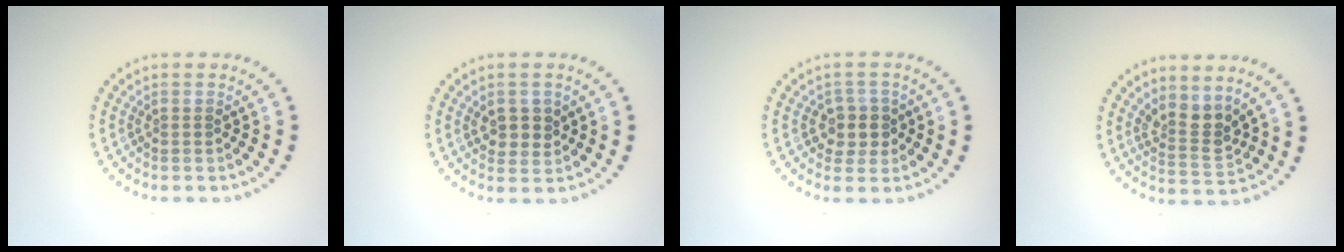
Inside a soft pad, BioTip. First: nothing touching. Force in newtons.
{"total": 2.2, "press": 2.1, "slide": 0.7}
{"total": 2.3, "press": 2.2, "slide": 0.9}
{"total": 2.8, "press": 2.1, "slide": 1.9}